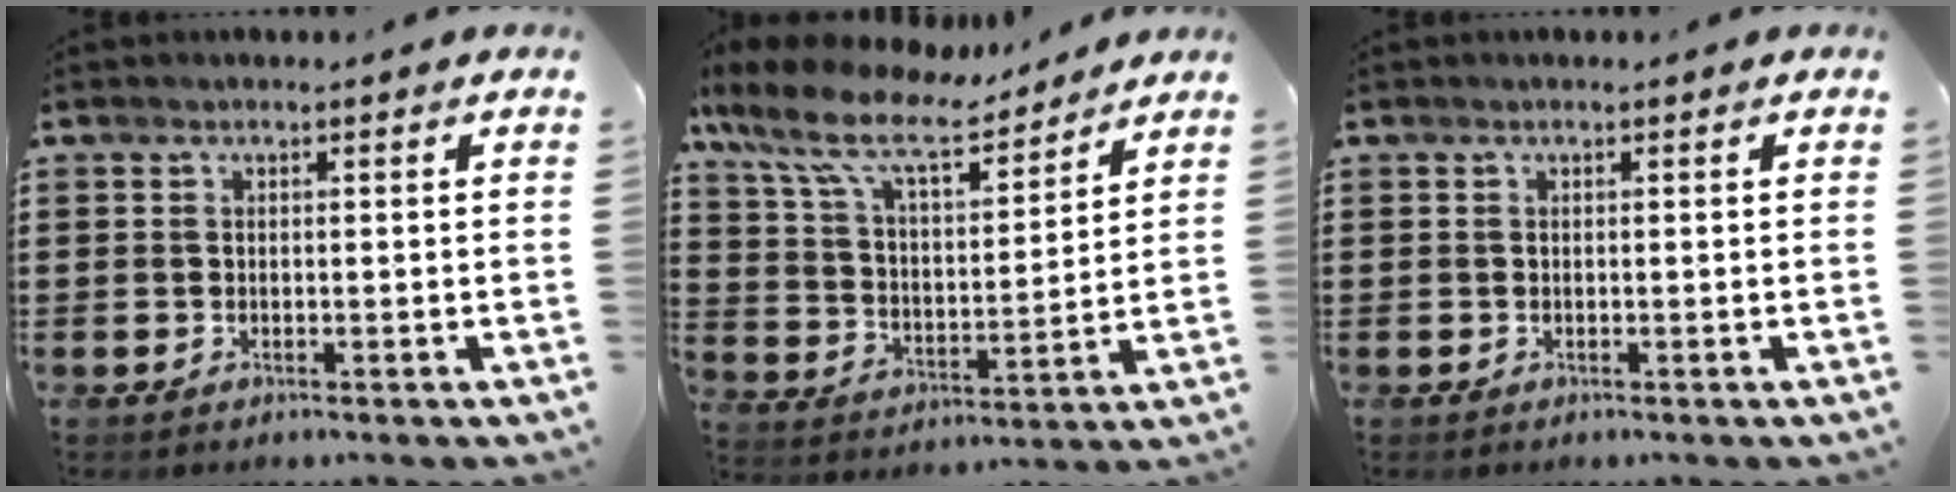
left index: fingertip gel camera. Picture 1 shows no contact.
{"total": 11.1, "force": [8.7, 3.0, 6.2], "torque": [-0.153, -0.038, 0.153]}
{"total": 0.0}